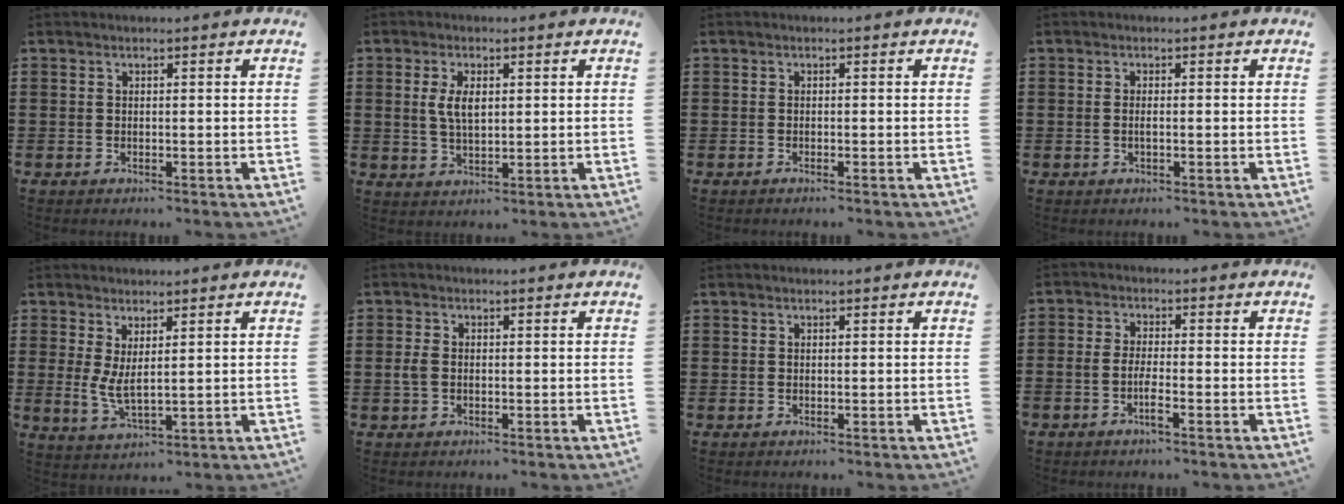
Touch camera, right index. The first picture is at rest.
{"total": 4.3, "force": [0.8, 1.9, 3.8], "torque": [-0.078, 0.007, 0.013]}
{"total": 0.5, "force": [-0.5, -0.1, 0.2], "torque": [-0.005, -0.001, -0.010]}
{"total": 0.9, "force": [-0.2, 0.2, 0.9], "torque": [-0.017, -0.001, -0.004]}
{"total": 3.9, "force": [1.4, 1.2, 3.4], "torque": [-0.086, -0.006, 0.021]}
{"total": 2.0, "force": [-0.2, 1.3, 1.6], "torque": [-0.048, -0.001, -0.009]}
{"total": 0.0}
{"total": 3.2, "force": [-1.6, 0.7, 2.6], "torque": [-0.060, -0.002, -0.033]}